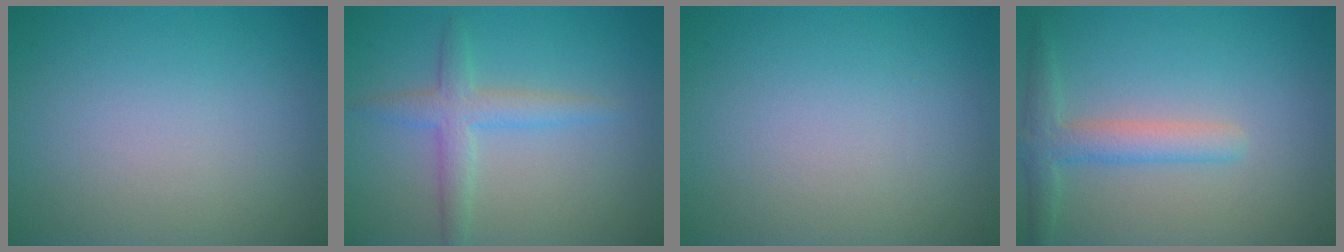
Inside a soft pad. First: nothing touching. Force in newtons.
{"total": 2.9, "press": 2.9, "slide": 0.1}
{"total": 0.0}
{"total": 3.1, "press": 3.0, "slide": 0.3}